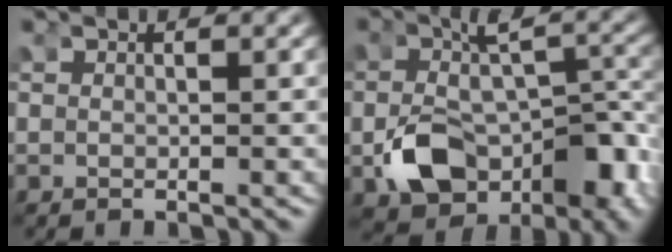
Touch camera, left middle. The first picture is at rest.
{"total": 9.9, "force": [-4.0, 5.9, 6.9], "torque": [-0.123, -0.031, -0.054]}